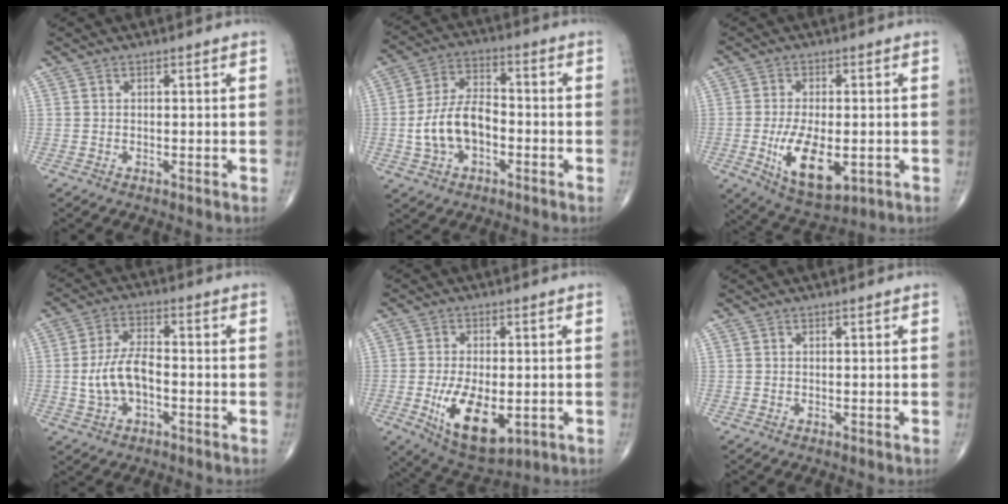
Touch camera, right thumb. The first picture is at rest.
{"total": 11.0, "force": [-2.5, 6.7, 8.4], "torque": [-0.154, 0.034, -0.049]}
{"total": 11.7, "force": [-2.7, 5.6, 9.9], "torque": [-0.166, -0.012, -0.033]}
{"total": 8.4, "force": [-1.5, 4.5, 7.0], "torque": [-0.139, 0.023, -0.030]}
{"total": 12.6, "force": [-3.1, 6.3, 10.5], "torque": [-0.168, -0.010, -0.036]}
{"total": 0.0}